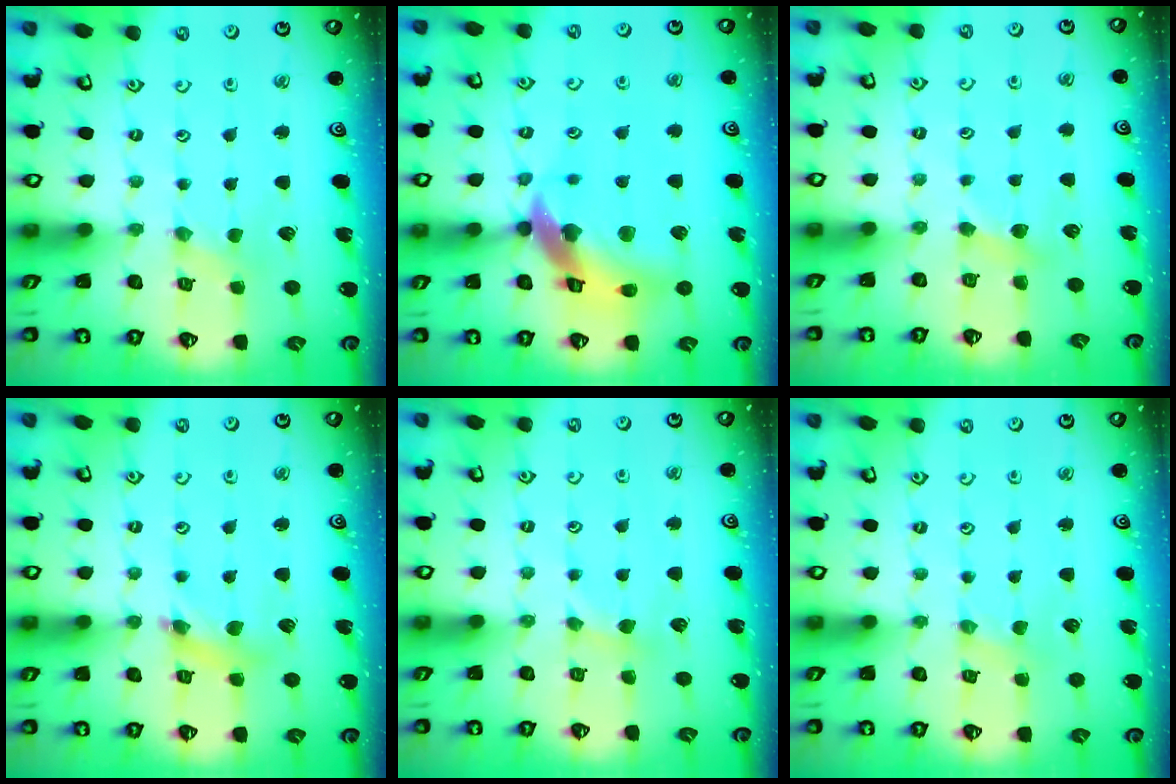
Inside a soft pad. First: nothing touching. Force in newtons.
{"total": 16.2, "press": 16.1, "slide": 2.2}
{"total": 2.8, "press": 2.8, "slide": 0.5}
{"total": 6.9, "press": 6.8, "slide": 0.8}
{"total": 2.1, "press": 2.0, "slide": 0.4}
{"total": 0.0}